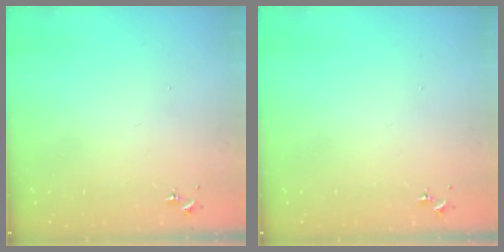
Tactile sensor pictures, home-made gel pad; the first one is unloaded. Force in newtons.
{"total": 0.0}